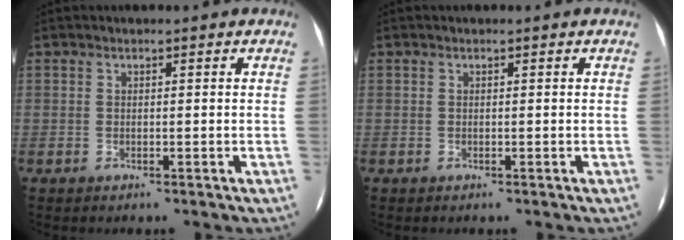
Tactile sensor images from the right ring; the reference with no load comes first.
{"total": 0.0}